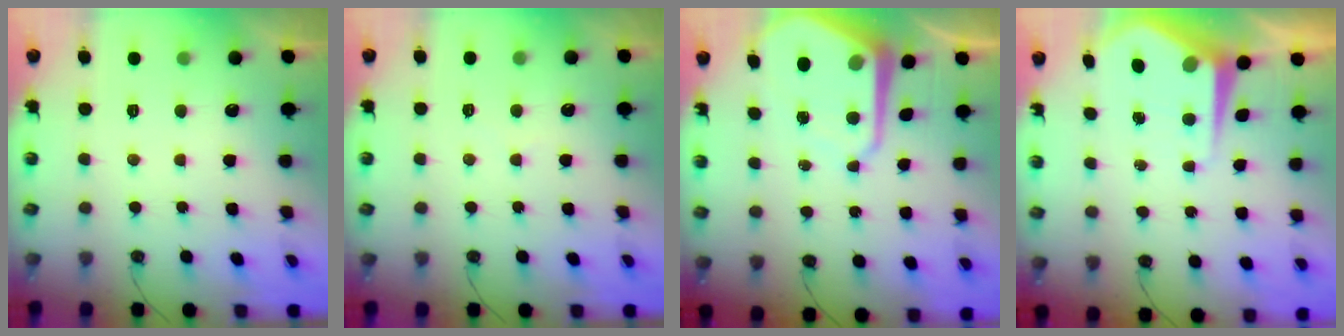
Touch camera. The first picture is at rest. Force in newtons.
{"total": 3.4, "press": 3.3, "slide": 0.5}
{"total": 9.3, "press": 9.3, "slide": 0.8}
{"total": 7.3, "press": 7.3, "slide": 0.5}